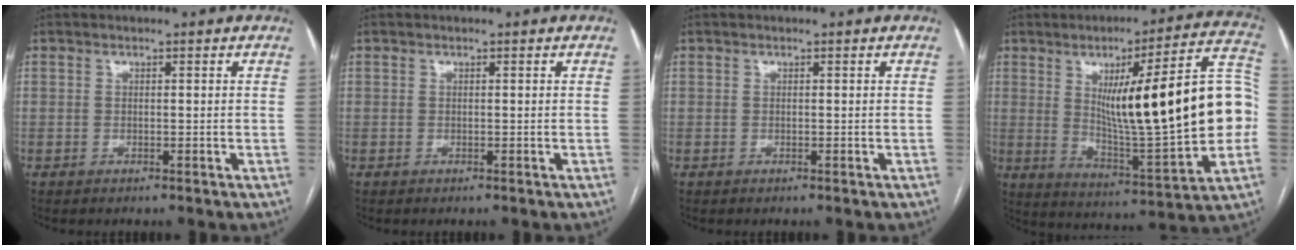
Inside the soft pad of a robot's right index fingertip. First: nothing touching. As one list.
[{"total": 0.0}, {"total": 0.0}, {"total": 24.6, "force": [1.5, 2.8, 24.4], "torque": [-0.313, 0.025, 0.027]}]